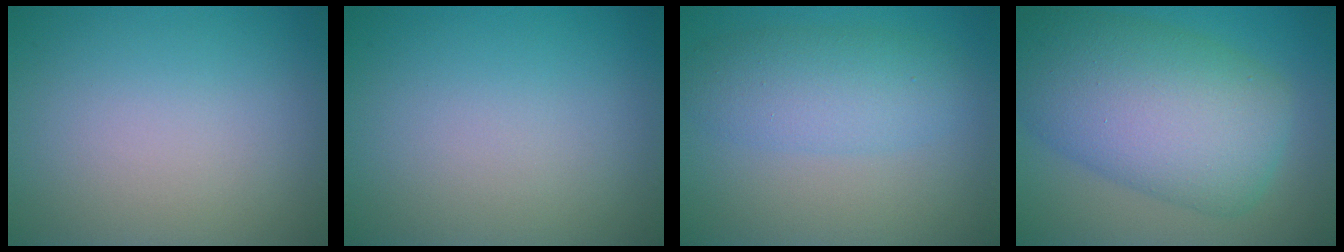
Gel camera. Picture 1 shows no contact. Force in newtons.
{"total": 0.0}
{"total": 4.3, "press": 4.3, "slide": 0.0}
{"total": 11.7, "press": 11.7, "slide": 0.2}